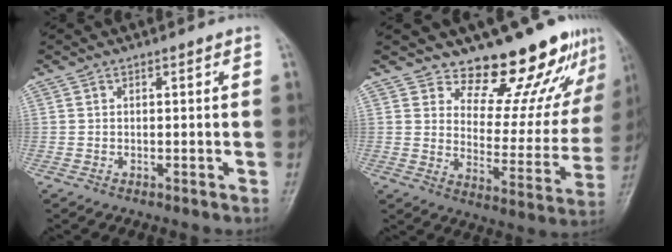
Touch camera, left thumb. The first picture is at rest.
{"total": 15.7, "force": [13.5, 6.0, 5.3], "torque": [-0.012, -0.117, 0.181]}